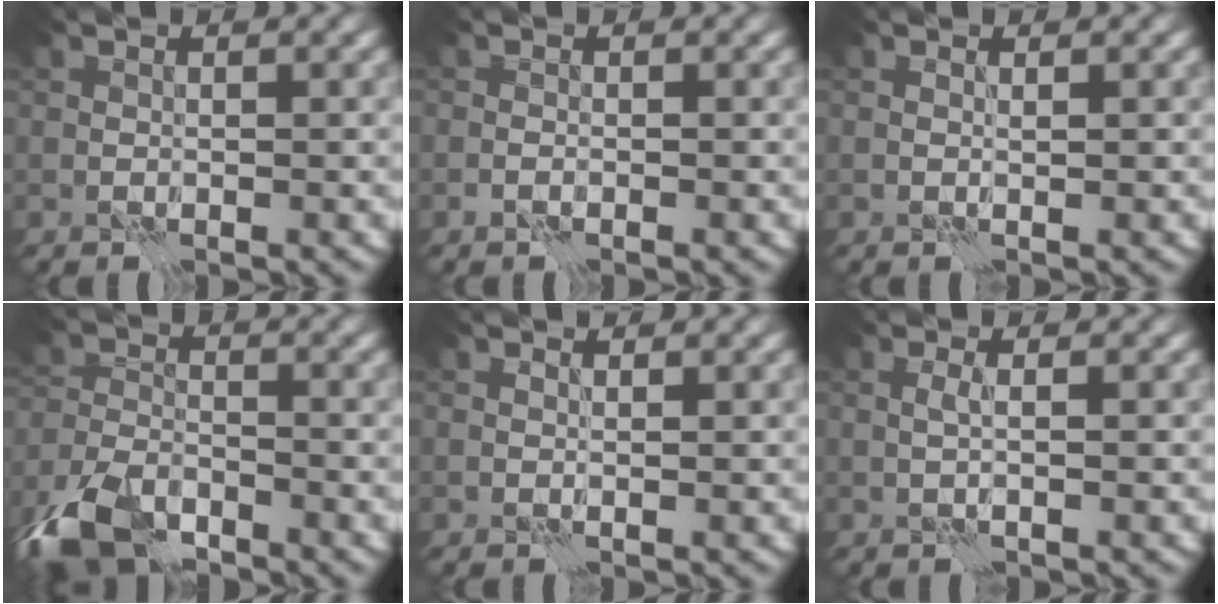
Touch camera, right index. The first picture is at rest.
{"total": 0.6, "force": [-0.4, 0.2, 0.3], "torque": [-0.007, 0.001, -0.010]}
{"total": 0.5, "force": [0.3, -0.4, 0.1], "torque": [-0.001, 0.004, 0.003]}
{"total": 7.9, "force": [-5.9, 3.1, 4.2], "torque": [-0.095, -0.015, -0.129]}
{"total": 0.6, "force": [0.6, 0.0, 0.2], "torque": [-0.003, 0.002, 0.005]}
{"total": 0.8, "force": [0.2, -0.6, 0.6], "torque": [-0.011, 0.006, 0.001]}